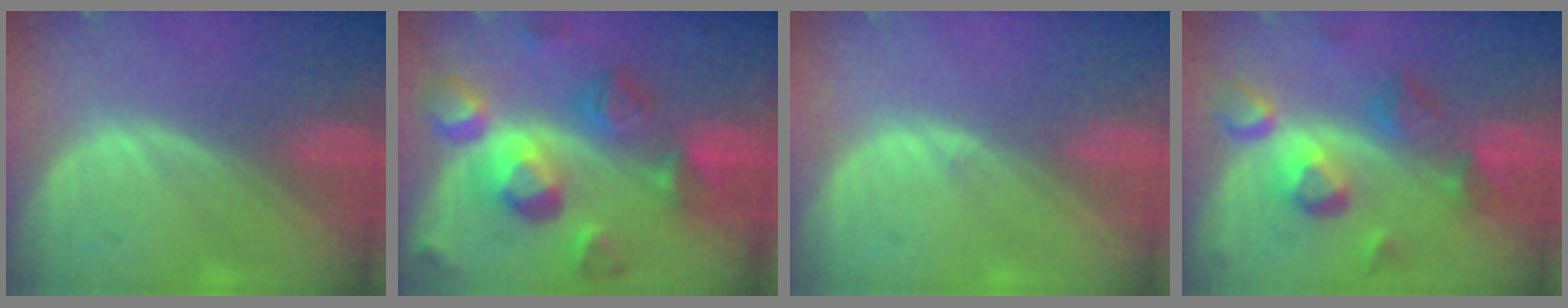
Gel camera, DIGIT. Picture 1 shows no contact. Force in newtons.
{"total": 11.4, "press": 11.4, "slide": 1.0}
{"total": 0.6, "press": 0.2, "slide": 0.5}
{"total": 7.6, "press": 7.5, "slide": 0.6}